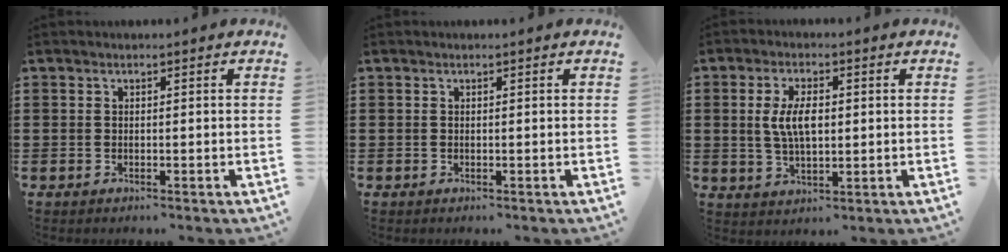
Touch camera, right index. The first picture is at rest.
{"total": 0.0}
{"total": 5.9, "force": [0.6, 2.6, 5.3], "torque": [-0.112, 0.006, 0.006]}